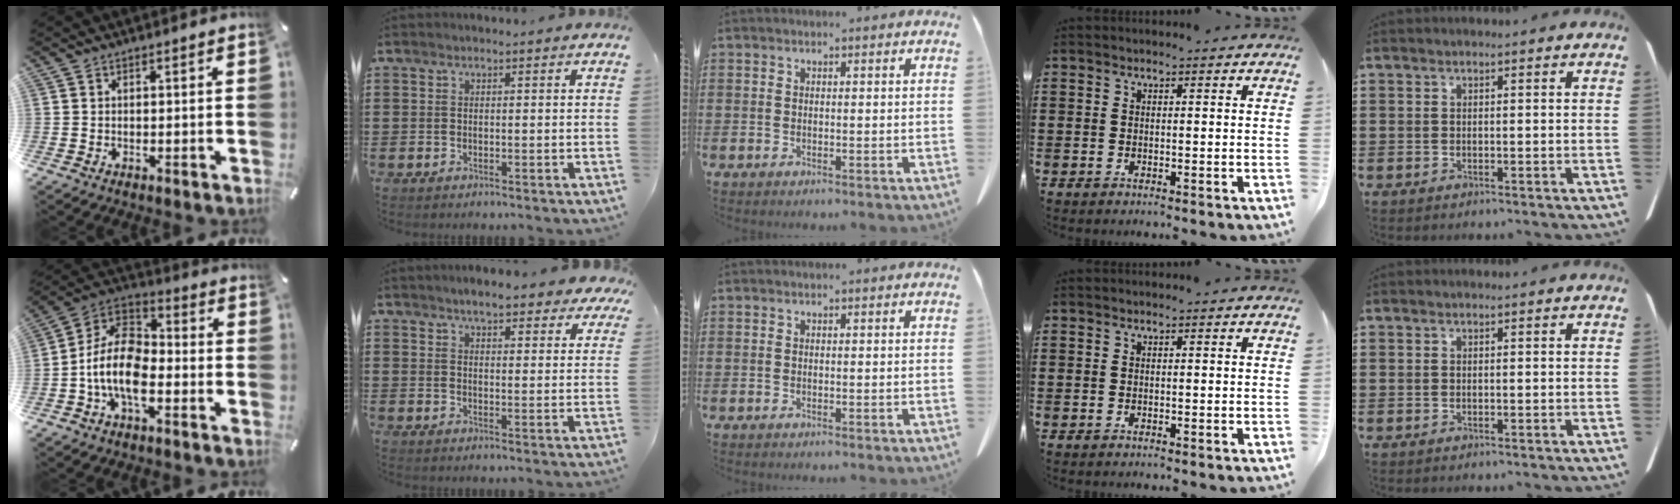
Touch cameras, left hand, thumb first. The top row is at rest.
{"thumb": {"total": 13.3, "force": [-5.6, 7.7, 9.2], "torque": [-0.203, 0.016, -0.109]}, "index": {"total": 5.5, "force": [4.9, 0.9, 2.2], "torque": [-0.050, -0.012, 0.088]}}